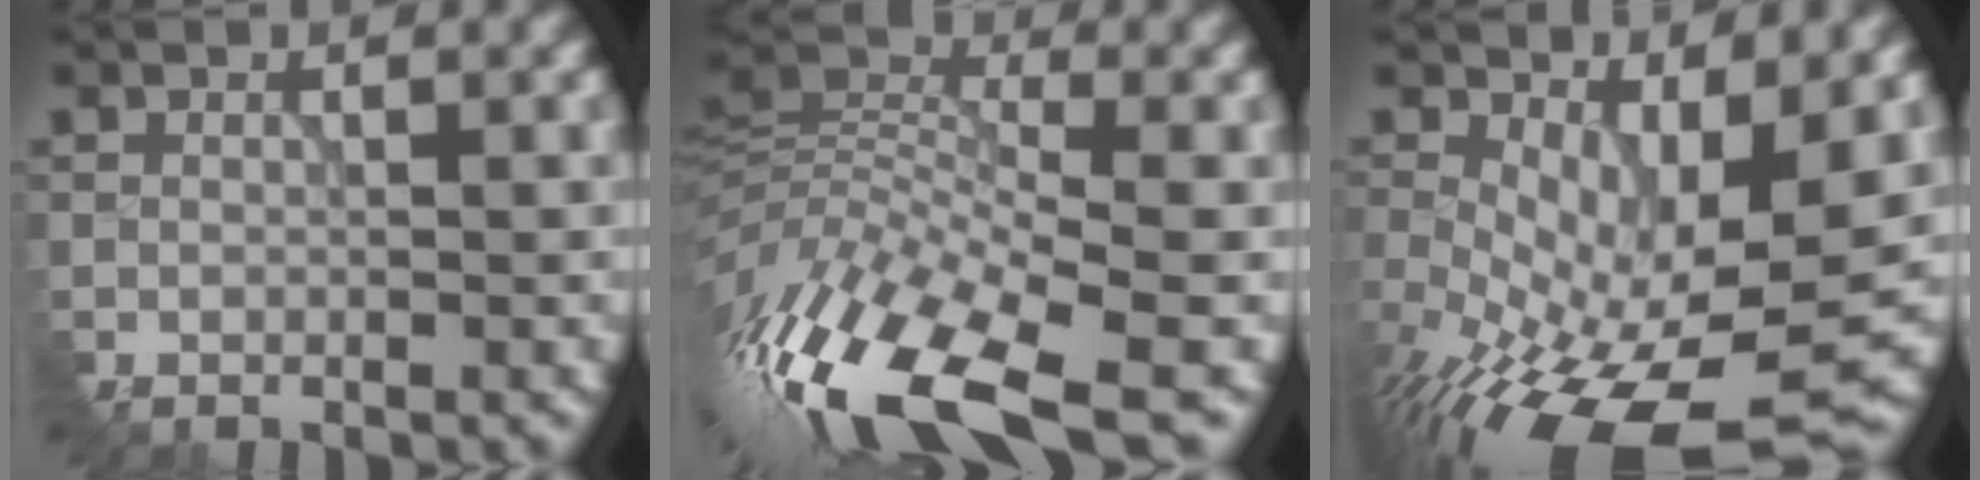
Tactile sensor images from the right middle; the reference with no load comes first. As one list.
[{"total": 14.2, "force": [-7.2, 5.9, 10.8], "torque": [-0.246, 0.002, -0.128]}, {"total": 12.6, "force": [-3.6, 5.6, 10.7], "torque": [-0.188, -0.034, -0.046]}]